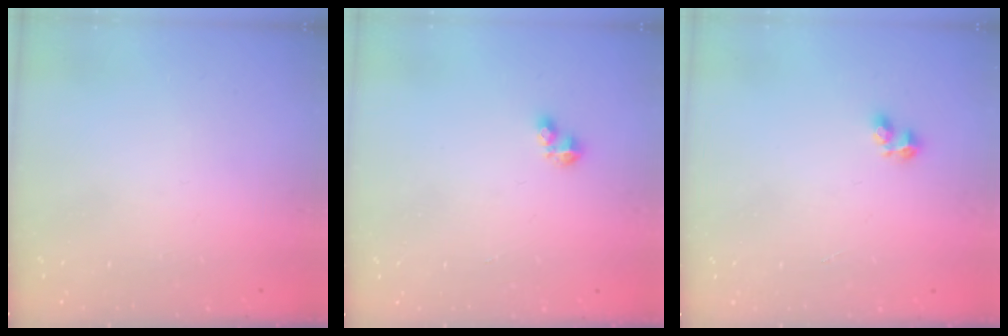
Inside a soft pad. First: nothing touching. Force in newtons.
{"total": 2.8, "press": 2.8, "slide": 0.4}
{"total": 2.2, "press": 2.1, "slide": 0.7}